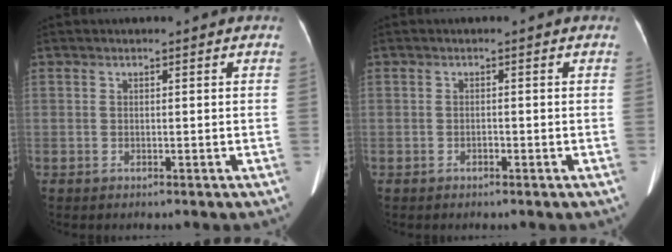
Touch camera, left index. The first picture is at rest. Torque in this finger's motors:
{"motor_torque": [-0.33, 0.02, -0.02, -0.01]}